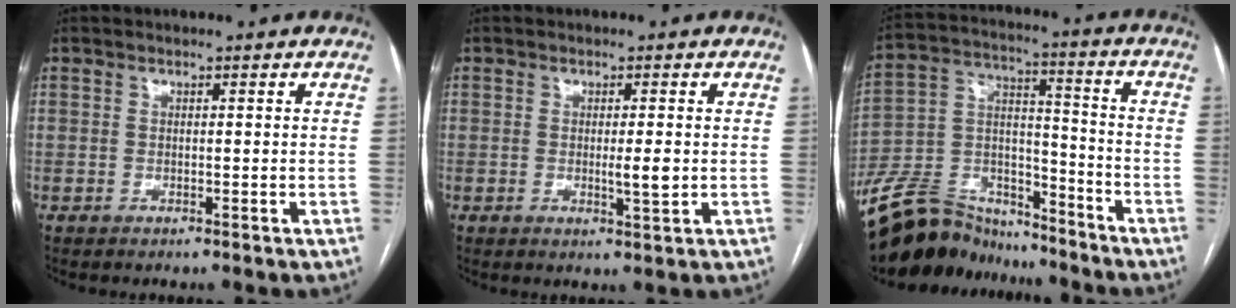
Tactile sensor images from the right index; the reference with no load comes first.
{"total": 2.3, "force": [-0.1, 0.2, 2.3], "torque": [-0.038, -0.004, -0.001]}
{"total": 17.8, "force": [-16.4, 5.8, 3.5], "torque": [-0.081, 0.036, -0.280]}